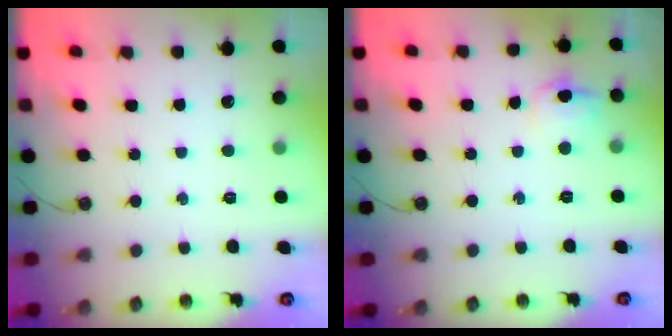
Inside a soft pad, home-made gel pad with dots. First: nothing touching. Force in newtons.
{"total": 5.9, "press": 5.8, "slide": 1.5}